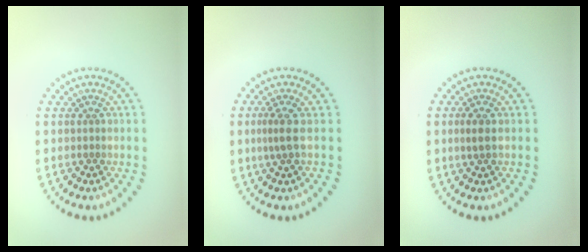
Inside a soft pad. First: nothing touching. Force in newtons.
{"total": 1.9, "press": 1.3, "slide": 1.4}
{"total": 1.4, "press": 1.3, "slide": 0.5}